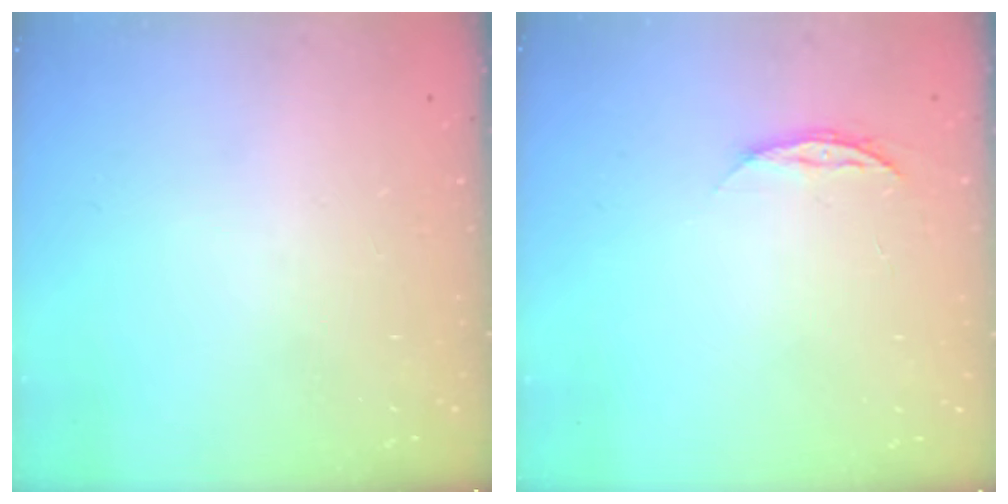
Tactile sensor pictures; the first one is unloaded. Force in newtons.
{"total": 4.9, "press": 4.9, "slide": 0.6}